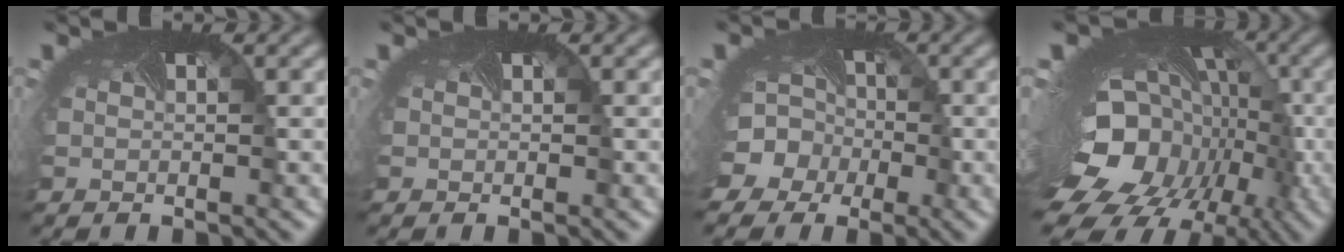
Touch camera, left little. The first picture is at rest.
{"total": 0.0}
{"total": 8.9, "force": [-2.9, 7.8, 3.1], "torque": [-0.067, -0.023, -0.060]}
{"total": 19.5, "force": [-6.1, 14.1, 12.0], "torque": [-0.203, -0.049, -0.079]}